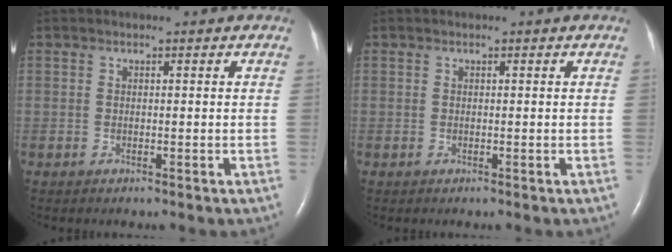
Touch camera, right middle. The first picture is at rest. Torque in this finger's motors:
{"motor_torque": [0.00, -0.01, 0.00, 0.00]}